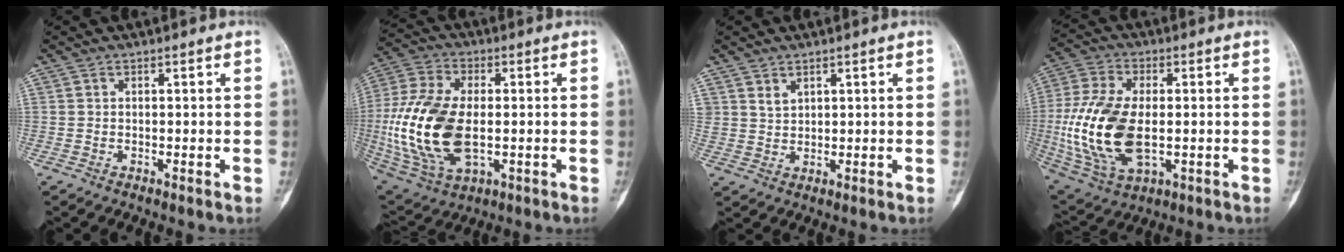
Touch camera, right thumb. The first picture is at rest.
{"total": 20.7, "force": [-1.8, 11.3, 17.2], "torque": [-0.374, -0.007, -0.021]}
{"total": 2.0, "force": [1.4, 1.2, 0.6], "torque": [-0.001, -0.013, 0.030]}
{"total": 19.0, "force": [-1.7, 10.2, 15.9], "torque": [-0.344, -0.007, -0.020]}